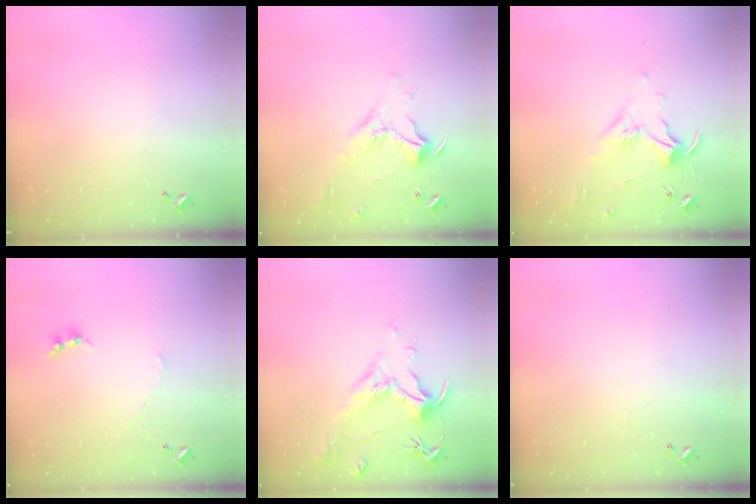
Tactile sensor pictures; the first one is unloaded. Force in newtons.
{"total": 2.3, "press": 2.2, "slide": 0.8}
{"total": 1.7, "press": 1.5, "slide": 0.8}
{"total": 0.0}
{"total": 1.7, "press": 0.9, "slide": 1.5}
{"total": 0.7, "press": 0.5, "slide": 0.6}